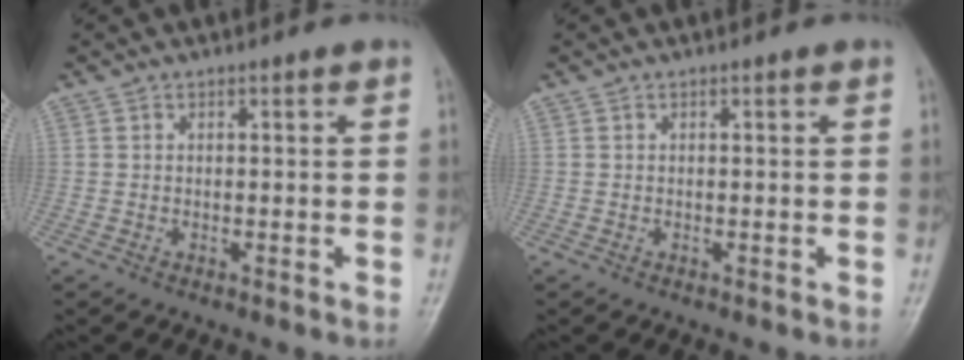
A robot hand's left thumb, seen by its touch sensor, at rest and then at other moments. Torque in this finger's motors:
{"motor_torque": [0.07, -0.05, -0.04, -0.19, 0.00]}